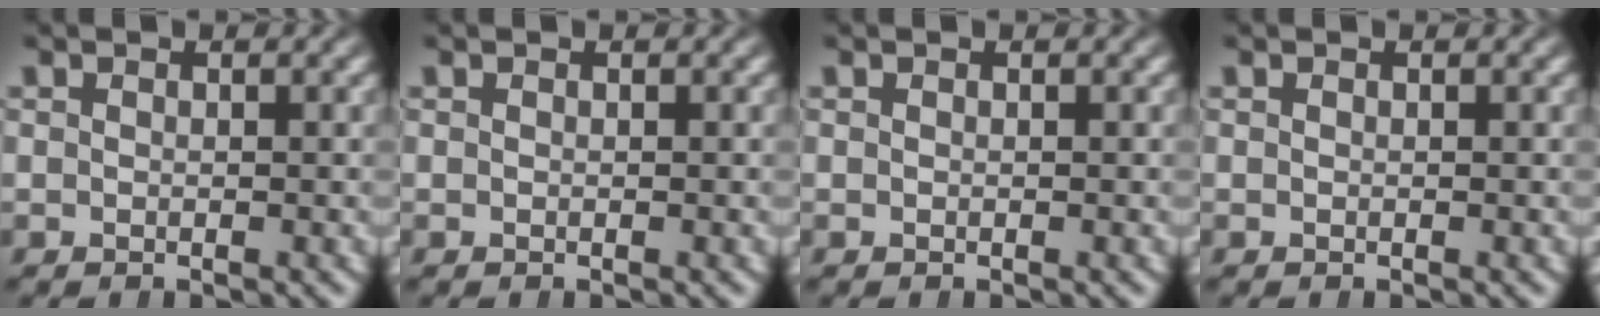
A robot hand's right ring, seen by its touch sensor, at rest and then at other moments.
{"total": 0.0}
{"total": 0.0}
{"total": 0.0}